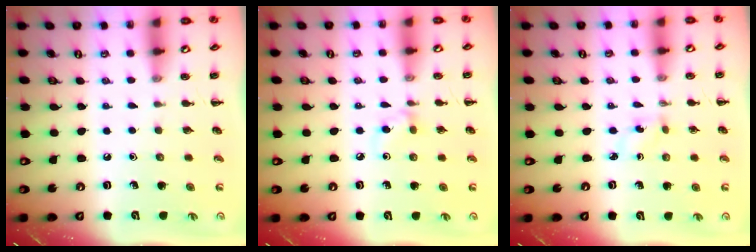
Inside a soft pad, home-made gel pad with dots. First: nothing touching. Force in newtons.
{"total": 5.9, "press": 5.5, "slide": 2.1}
{"total": 2.2, "press": 2.1, "slide": 0.8}